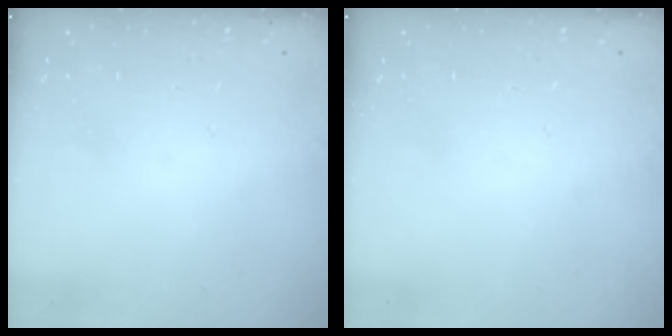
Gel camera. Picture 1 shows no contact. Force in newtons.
{"total": 0.0}